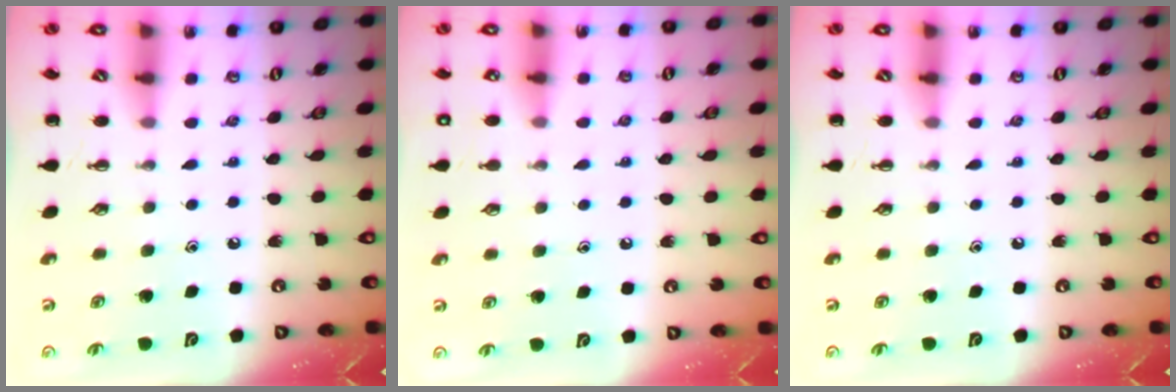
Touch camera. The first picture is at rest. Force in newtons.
{"total": 1.1, "press": 1.1, "slide": 0.2}
{"total": 0.0}